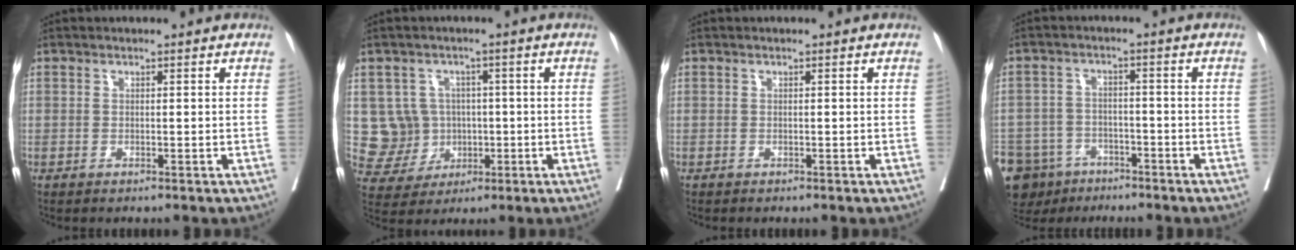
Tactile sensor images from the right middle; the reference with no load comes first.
{"total": 6.6, "force": [0.2, 6.6, 0.9], "torque": [-0.019, 0.014, 0.016]}
{"total": 0.0}
{"total": 13.6, "force": [-9.2, 9.1, 4.1], "torque": [-0.109, 0.001, -0.137]}